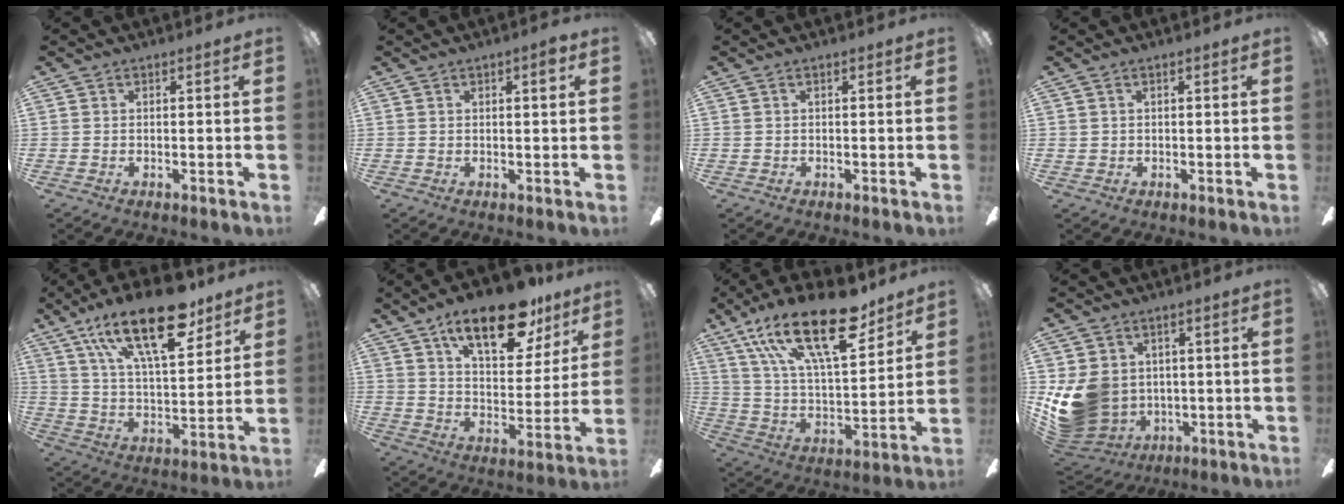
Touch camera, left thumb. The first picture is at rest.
{"total": 2.0, "force": [1.2, 0.5, 1.5], "torque": [-0.016, -0.004, 0.017]}
{"total": 0.0}
{"total": 0.7, "force": [0.3, 0.6, 0.3], "torque": [-0.007, 0.004, 0.004]}
{"total": 22.5, "force": [14.1, 9.0, 15.1], "torque": [-0.244, -0.066, 0.235]}
{"total": 19.9, "force": [13.2, 8.7, 12.1], "torque": [-0.176, -0.071, 0.220]}
{"total": 25.2, "force": [15.6, 9.7, 17.2], "torque": [-0.306, -0.084, 0.263]}
{"total": 13.2, "force": [0.1, 11.4, 6.6], "torque": [-0.161, -0.013, 0.007]}